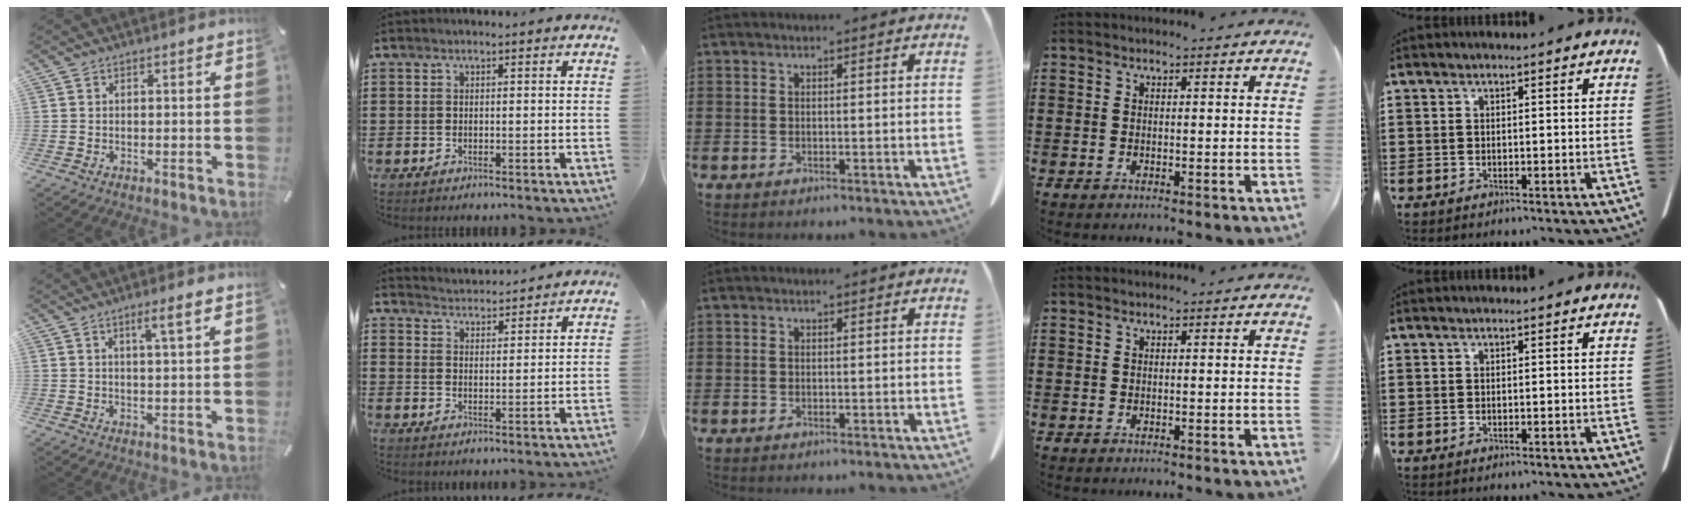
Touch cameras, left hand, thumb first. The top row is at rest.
{"thumb": {"total": 4.7, "force": [2.3, 0.2, 4.1], "torque": [-0.077, -0.003, 0.034]}, "index": {"total": 3.4, "force": [3.4, -0.2, -0.5], "torque": [-0.003, -0.020, 0.062]}}